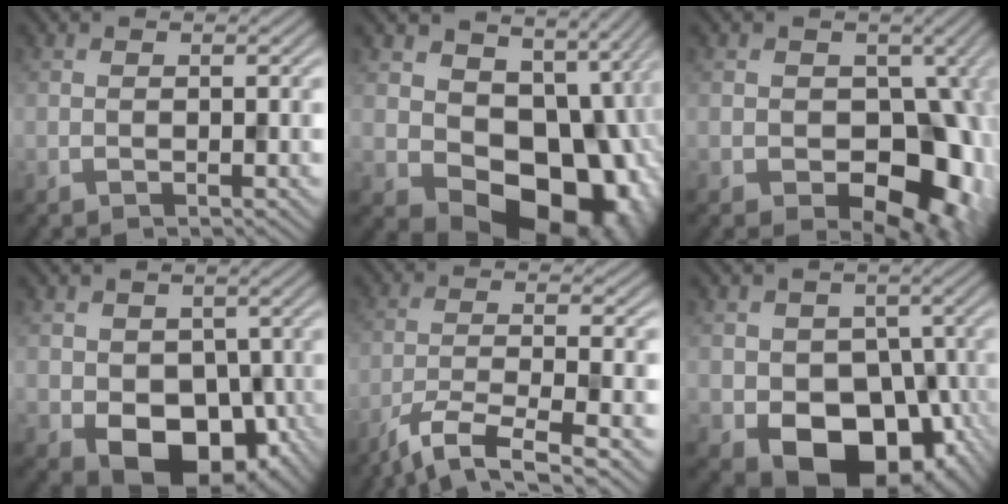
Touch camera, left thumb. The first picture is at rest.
{"total": 16.8, "force": [-2.3, 12.7, 10.6], "torque": [-0.134, -0.042, -0.001]}
{"total": 11.5, "force": [-2.6, 8.0, 7.8], "torque": [-0.097, -0.025, -0.033]}
{"total": 8.7, "force": [-2.0, 6.6, 5.3], "torque": [-0.092, -0.032, -0.027]}
{"total": 7.8, "force": [-5.4, 1.7, 5.4], "torque": [-0.103, -0.006, -0.099]}
{"total": 12.2, "force": [-4.4, 9.5, 6.2], "torque": [-0.088, -0.029, -0.066]}